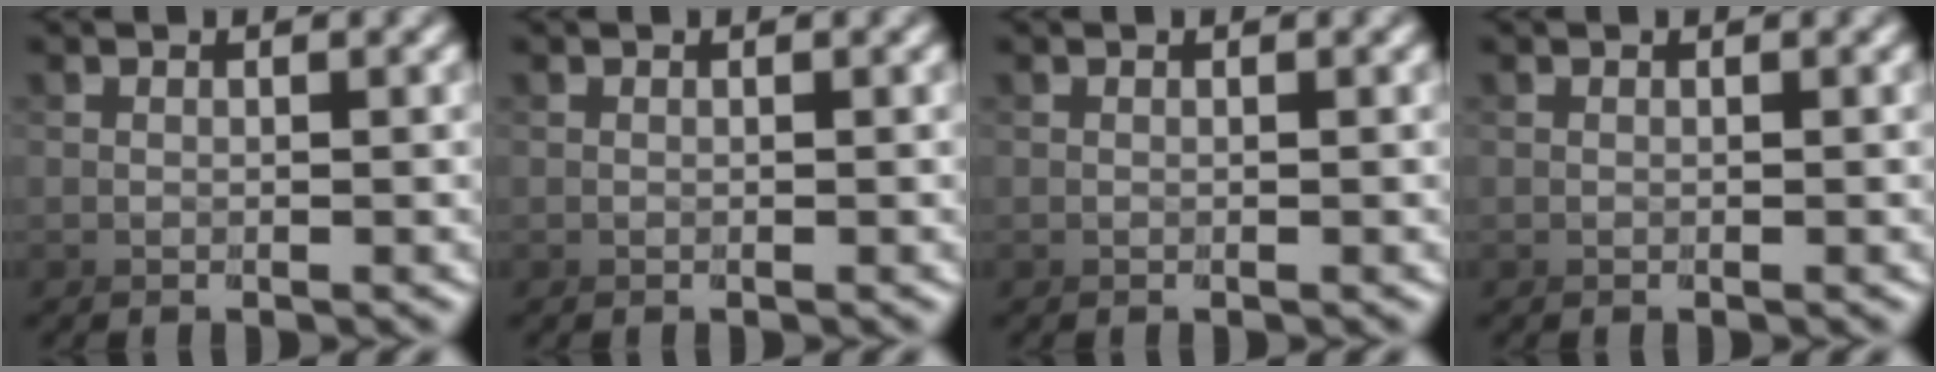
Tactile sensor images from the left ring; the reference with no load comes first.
{"total": 0.0}
{"total": 0.0}
{"total": 0.0}